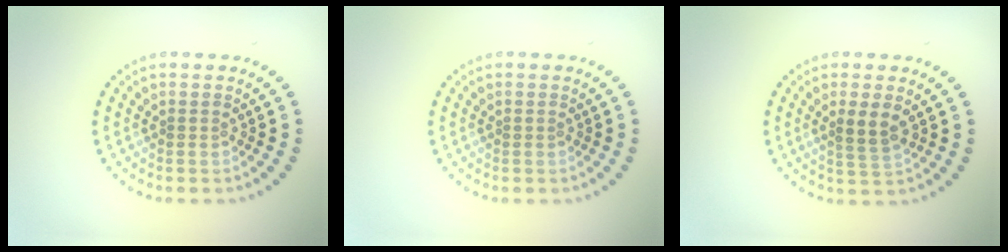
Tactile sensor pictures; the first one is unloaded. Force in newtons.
{"total": 0.0}
{"total": 2.1, "press": 2.0, "slide": 0.7}